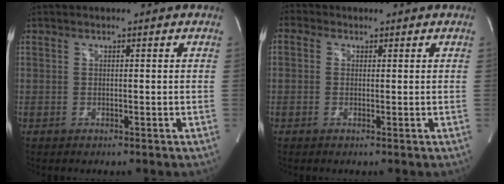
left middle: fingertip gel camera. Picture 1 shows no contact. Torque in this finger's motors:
{"motor_torque": [0.19, -0.35, 0.05, 0.00]}